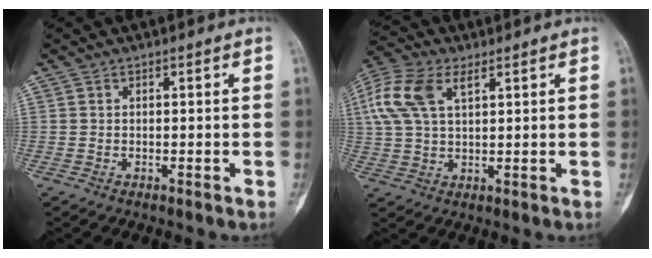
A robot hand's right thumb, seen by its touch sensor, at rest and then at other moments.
{"total": 11.9, "force": [4.8, 6.4, 8.9], "torque": [-0.197, 0.015, 0.090]}